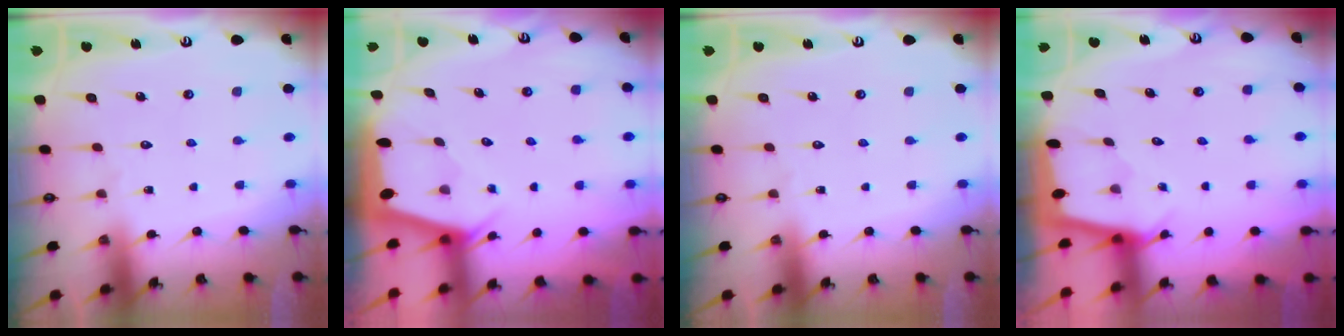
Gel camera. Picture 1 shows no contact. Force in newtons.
{"total": 1.9, "press": 1.9, "slide": 0.2}
{"total": 0.0}
{"total": 1.7, "press": 1.7, "slide": 0.3}